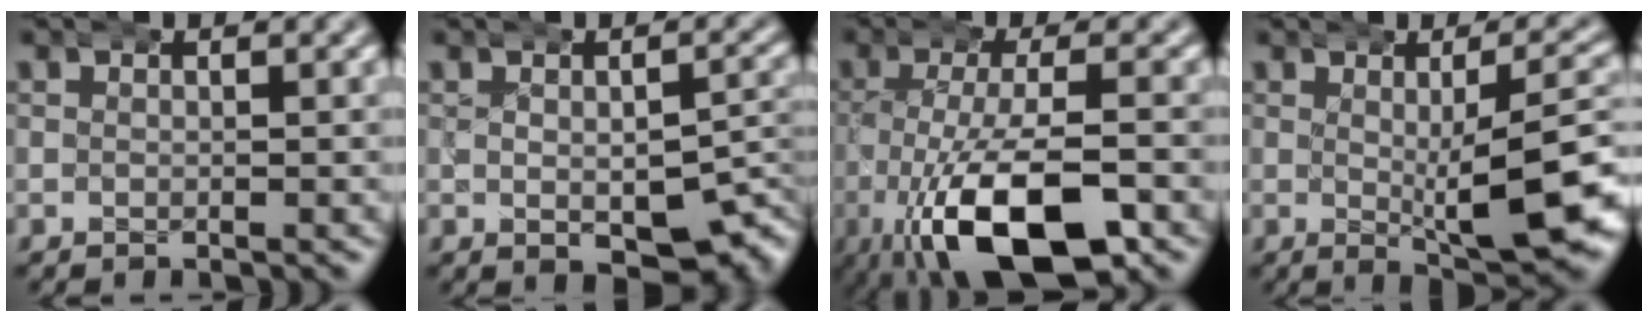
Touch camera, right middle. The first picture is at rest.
{"total": 4.6, "force": [-1.9, 2.2, 3.5], "torque": [-0.038, -0.019, -0.024]}
{"total": 10.9, "force": [-4.3, 4.2, 9.1], "torque": [-0.170, -0.035, -0.045]}
{"total": 8.6, "force": [-0.2, 2.3, 8.3], "torque": [-0.105, -0.008, 0.007]}